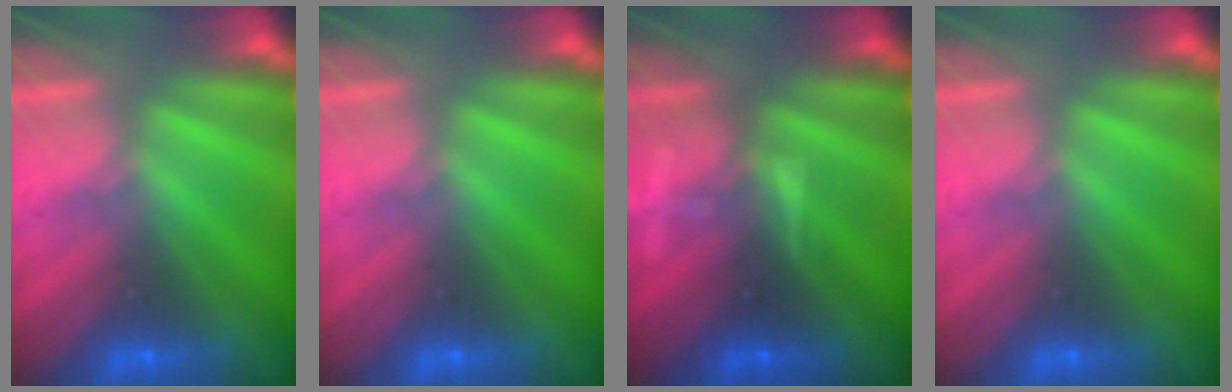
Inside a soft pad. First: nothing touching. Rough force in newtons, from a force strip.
{"total": 0.0}
{"total": 3.3}
{"total": 0.0}